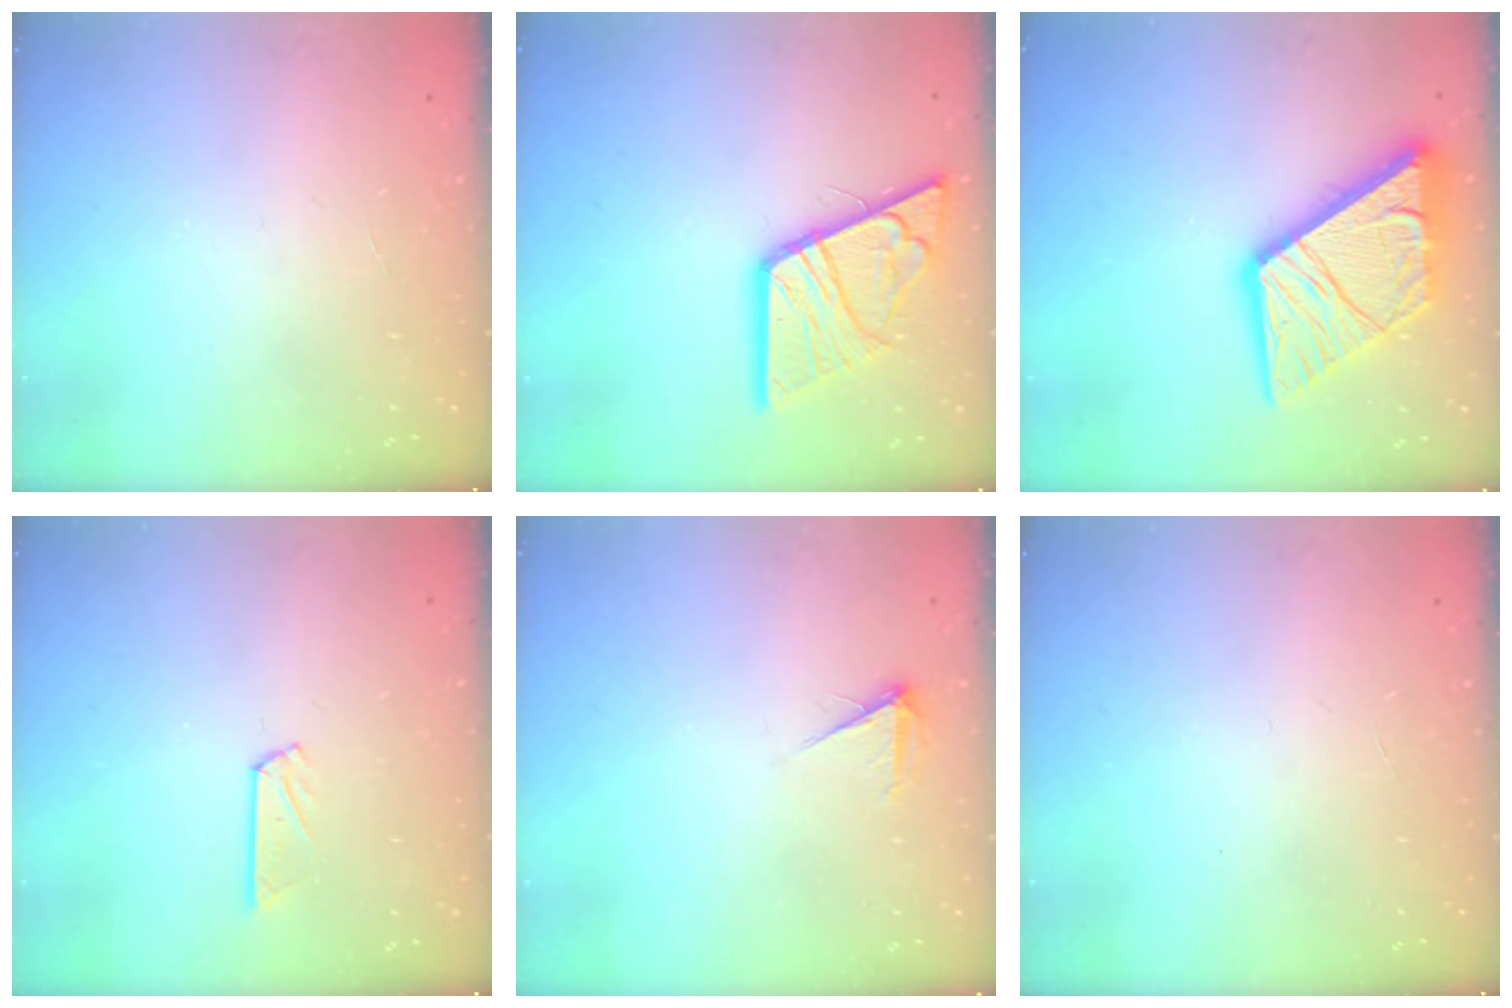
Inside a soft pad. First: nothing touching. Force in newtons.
{"total": 18.3, "press": 18.2, "slide": 2.0}
{"total": 21.7, "press": 21.5, "slide": 2.5}
{"total": 5.2, "press": 5.2, "slide": 0.3}
{"total": 3.9, "press": 3.8, "slide": 0.6}
{"total": 0.0}